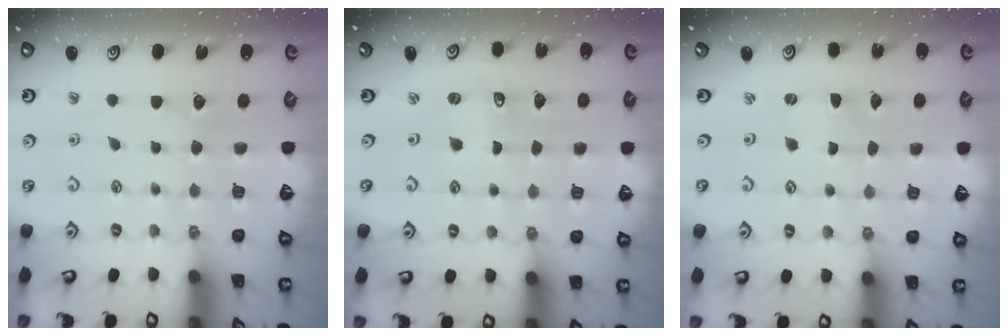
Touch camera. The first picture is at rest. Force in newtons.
{"total": 0.6, "press": 0.6, "slide": 0.1}
{"total": 0.0}